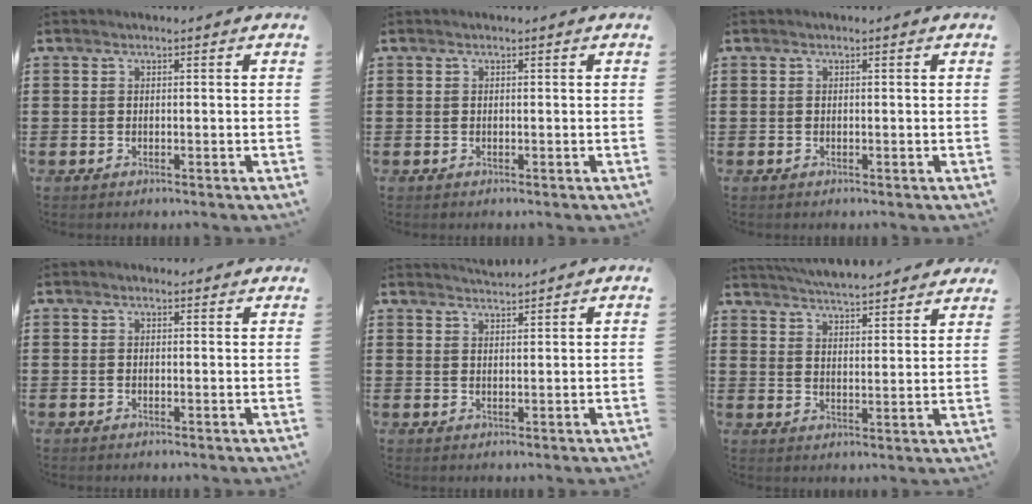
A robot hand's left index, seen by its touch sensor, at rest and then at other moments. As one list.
[{"total": 0.0}, {"total": 0.0}, {"total": 0.7, "force": [0.5, 0.4, 0.3], "torque": [-0.008, 0.004, 0.009]}, {"total": 2.1, "force": [2.1, -0.2, 0.0], "torque": [-0.005, -0.003, 0.040]}, {"total": 5.0, "force": [4.9, 0.0, 0.7], "torque": [-0.034, -0.027, 0.086]}]